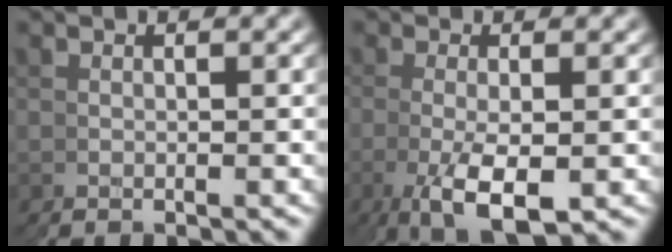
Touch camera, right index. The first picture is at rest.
{"total": 5.6, "force": [-1.8, 1.0, 5.2], "torque": [-0.100, -0.005, -0.024]}